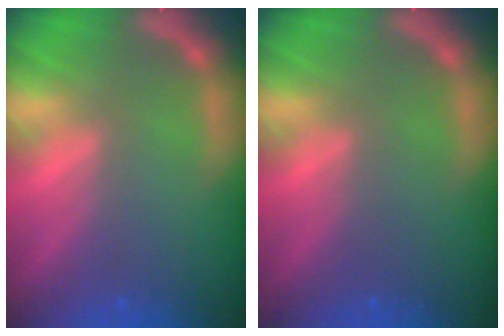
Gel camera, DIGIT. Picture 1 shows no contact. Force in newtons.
{"total": 0.0}